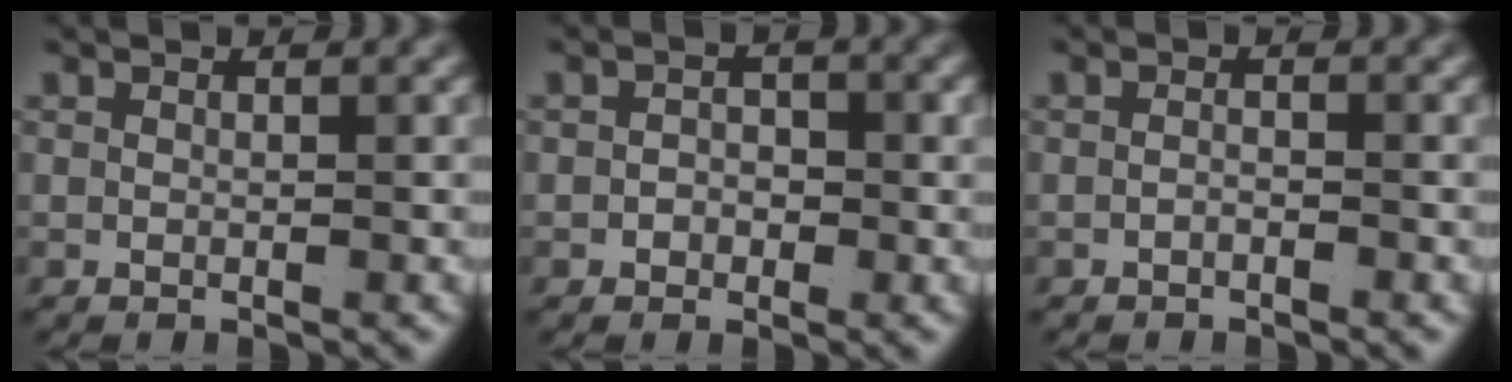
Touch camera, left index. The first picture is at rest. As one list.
[{"total": 1.3, "force": [-0.8, 0.9, 0.6], "torque": [0.001, -0.004, -0.014]}, {"total": 0.8, "force": [-0.7, -0.1, 0.2], "torque": [-0.006, -0.004, -0.012]}]